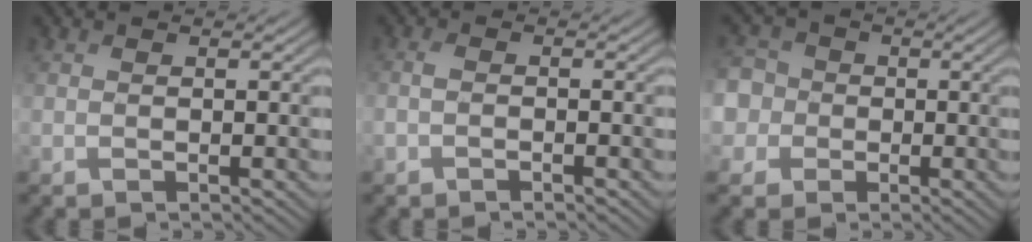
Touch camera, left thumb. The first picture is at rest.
{"total": 1.3, "force": [-0.7, 0.5, 1.0], "torque": [-0.024, 0.001, -0.019]}
{"total": 8.5, "force": [-0.4, 7.9, 2.9], "torque": [-0.110, 0.016, -0.049]}